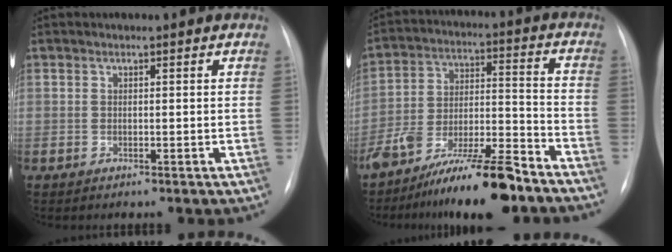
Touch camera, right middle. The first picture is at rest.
{"total": 15.1, "force": [-11.9, 1.8, 9.2], "torque": [-0.159, 0.007, -0.203]}